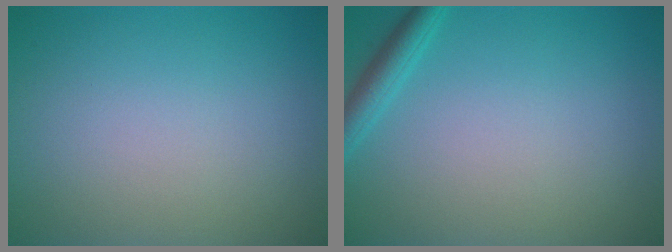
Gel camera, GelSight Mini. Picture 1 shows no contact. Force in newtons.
{"total": 2.0, "press": 2.0, "slide": 0.1}